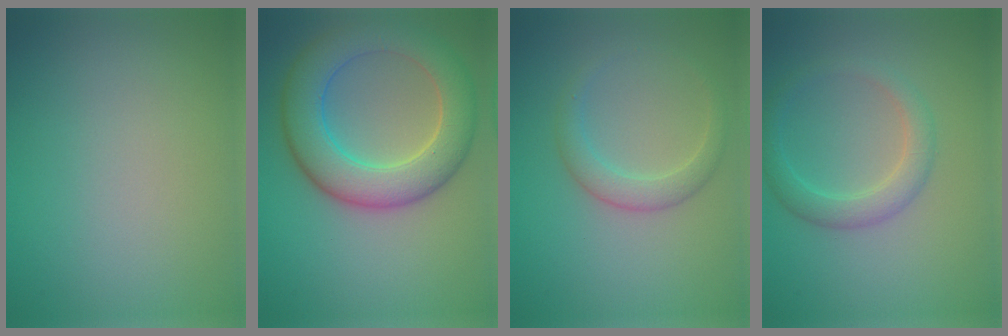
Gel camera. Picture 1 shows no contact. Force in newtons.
{"total": 7.7, "press": 7.7, "slide": 0.4}
{"total": 2.3, "press": 2.3, "slide": 0.1}
{"total": 2.7, "press": 2.7, "slide": 0.1}